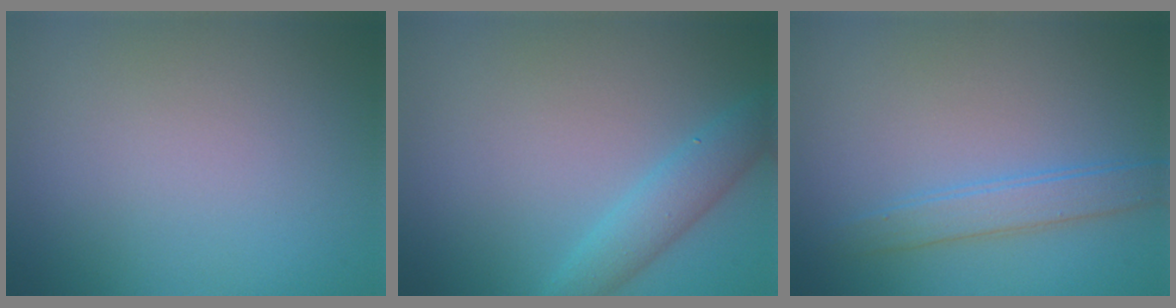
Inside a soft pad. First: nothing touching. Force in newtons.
{"total": 2.9, "press": 2.9, "slide": 0.2}
{"total": 2.5, "press": 2.5, "slide": 0.1}